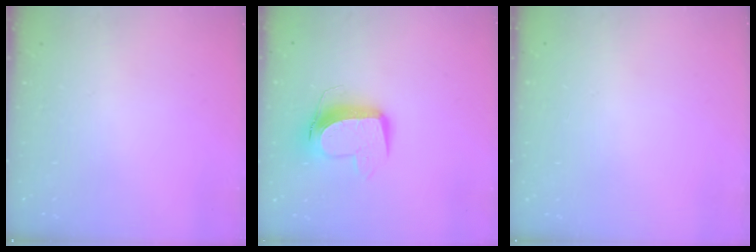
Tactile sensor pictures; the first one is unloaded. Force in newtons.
{"total": 11.7, "press": 11.6, "slide": 1.5}
{"total": 0.0}